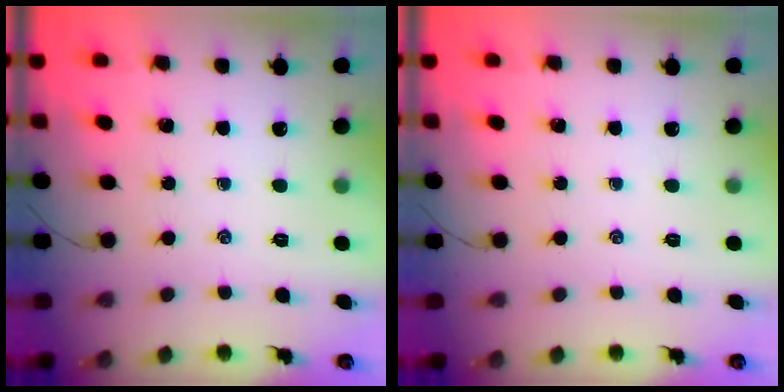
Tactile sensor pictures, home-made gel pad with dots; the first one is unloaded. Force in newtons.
{"total": 0.0}